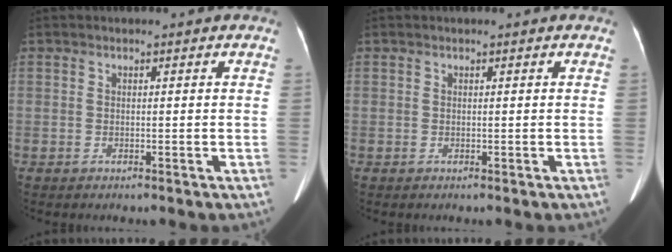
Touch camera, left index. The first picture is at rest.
{"total": 0.0}